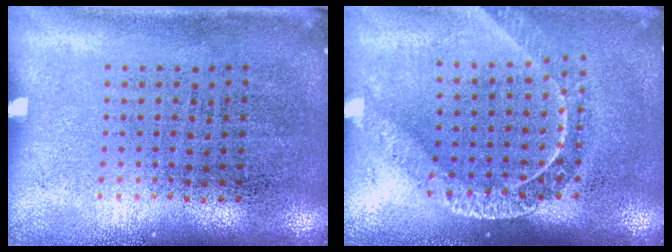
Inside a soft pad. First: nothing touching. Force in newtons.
{"total": 1.6, "press": 1.4, "slide": 0.8}